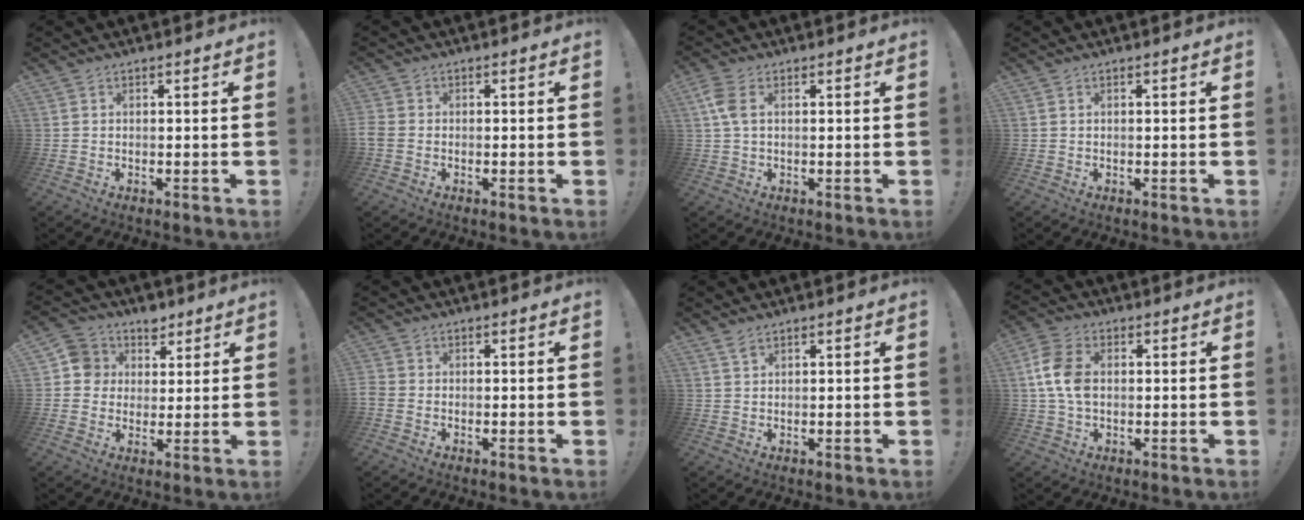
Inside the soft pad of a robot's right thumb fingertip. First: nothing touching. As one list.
[{"total": 2.6, "force": [-0.7, 2.3, 1.0], "torque": [-0.035, 0.007, -0.013]}, {"total": 5.1, "force": [1.3, 2.6, 4.2], "torque": [-0.089, 0.000, 0.020]}, {"total": 0.0}, {"total": 8.5, "force": [2.8, 7.8, 2.0], "torque": [-0.023, -0.012, 0.057]}, {"total": 1.7, "force": [-0.7, 1.5, 0.3], "torque": [-0.018, 0.006, -0.013]}, {"total": 2.0, "force": [1.7, 0.8, 0.4], "torque": [-0.013, -0.003, 0.032]}, {"total": 10.1, "force": [0.5, 7.0, 7.3], "torque": [-0.139, 0.011, 0.011]}]